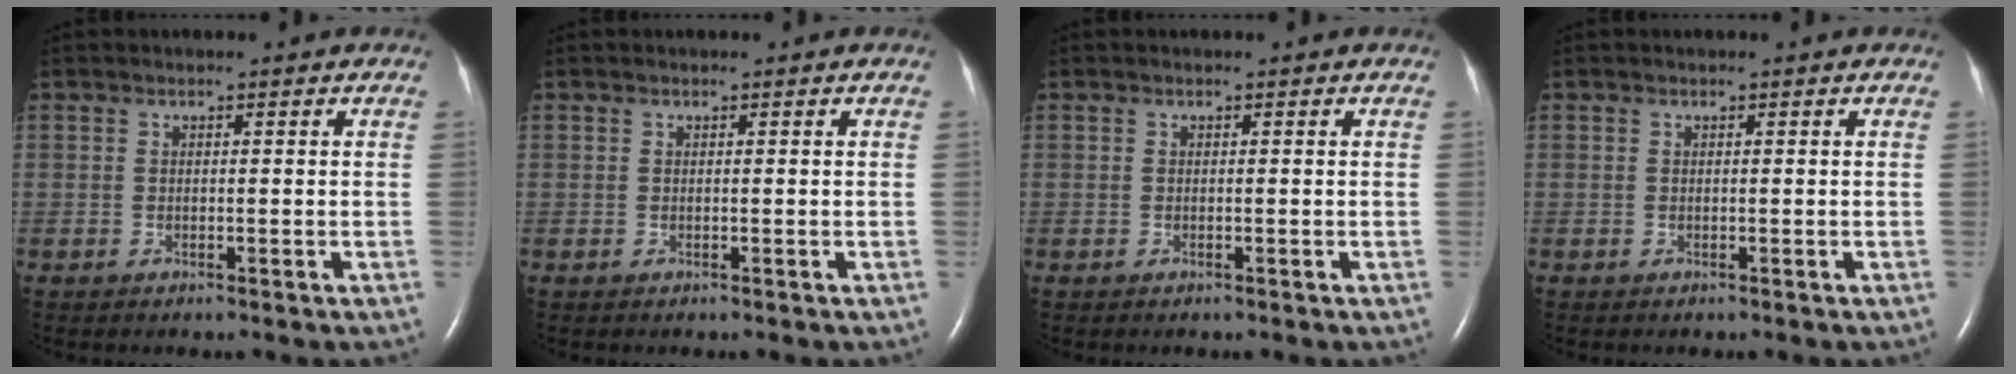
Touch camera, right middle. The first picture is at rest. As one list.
[{"total": 0.0}, {"total": 0.0}, {"total": 0.0}]